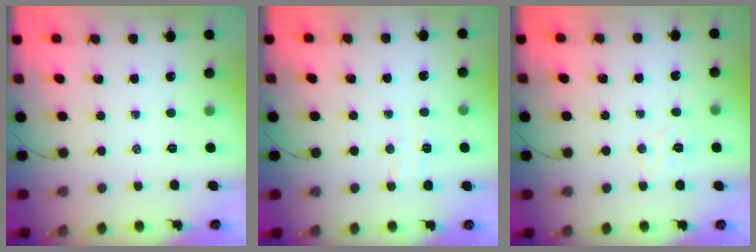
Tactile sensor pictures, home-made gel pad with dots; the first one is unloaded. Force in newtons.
{"total": 4.8, "press": 4.7, "slide": 1.0}
{"total": 4.6, "press": 4.4, "slide": 1.0}